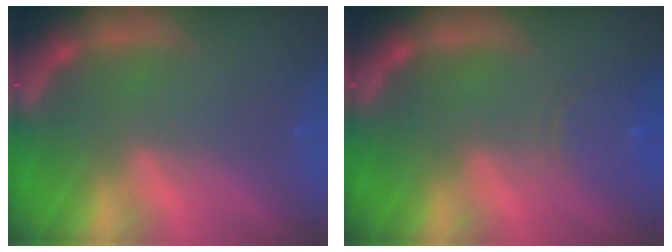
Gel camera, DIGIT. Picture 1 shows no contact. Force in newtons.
{"total": 3.5}